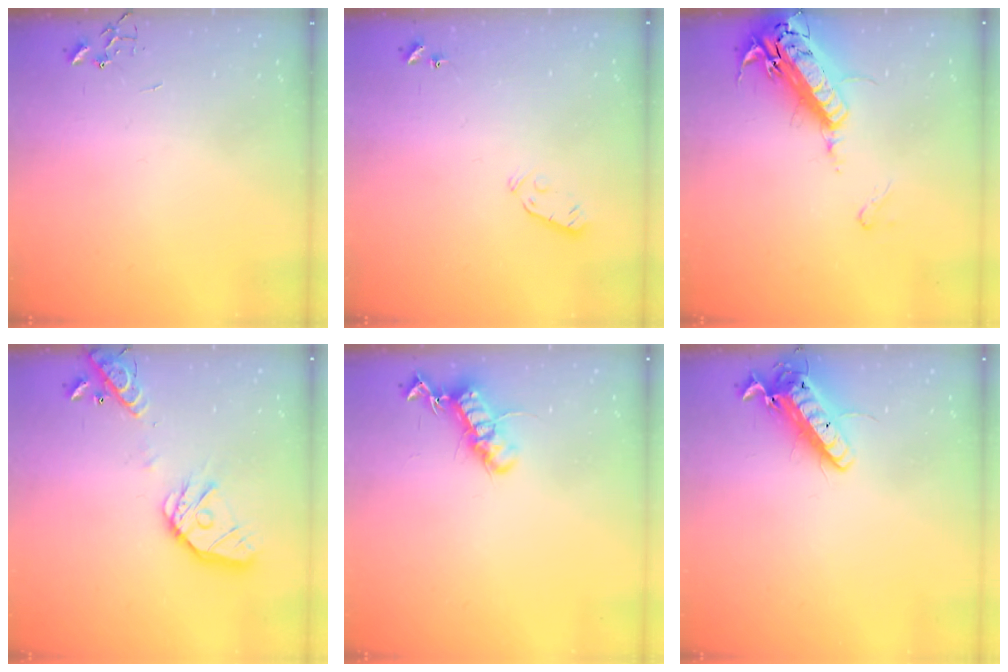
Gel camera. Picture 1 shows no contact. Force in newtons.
{"total": 3.3, "press": 3.1, "slide": 1.0}
{"total": 21.2, "press": 20.7, "slide": 4.7}
{"total": 17.6, "press": 17.3, "slide": 2.8}
{"total": 13.3, "press": 13.3, "slide": 0.9}
{"total": 15.6, "press": 15.4, "slide": 2.8}